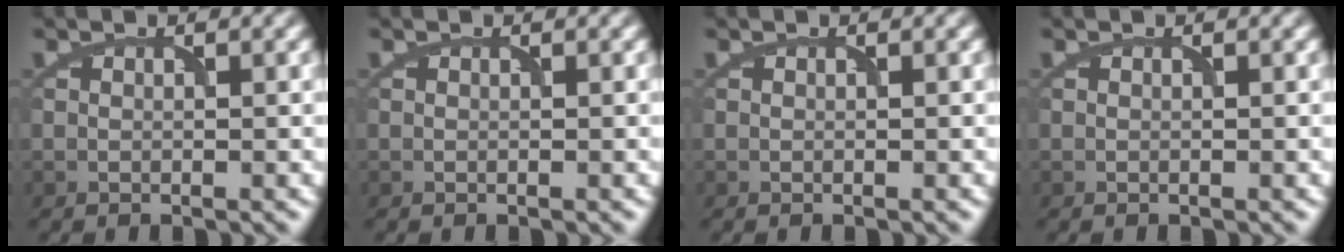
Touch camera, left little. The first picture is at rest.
{"total": 0.0}
{"total": 0.0}
{"total": 0.0}